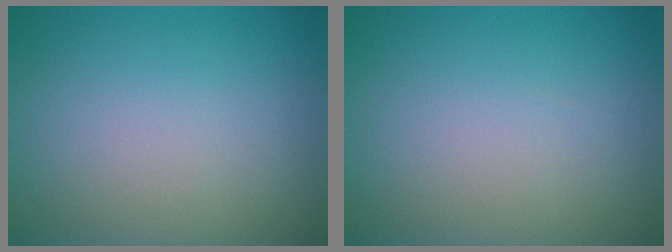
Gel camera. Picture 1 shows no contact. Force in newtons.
{"total": 0.0}